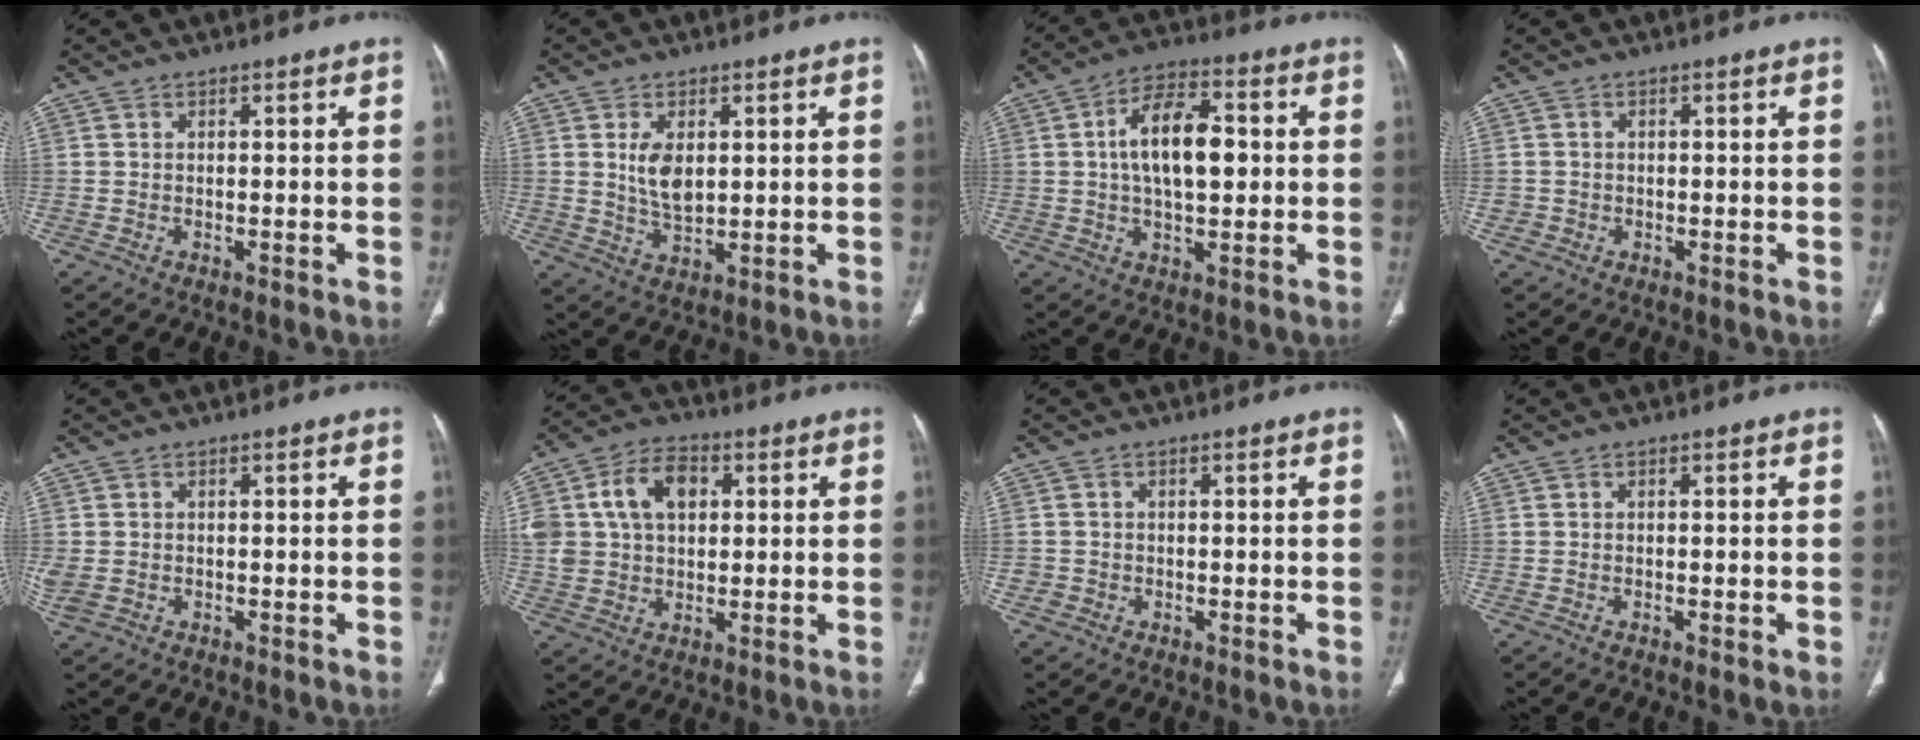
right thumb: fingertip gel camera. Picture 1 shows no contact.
{"total": 6.2, "force": [1.3, 3.5, 5.0], "torque": [-0.083, -0.011, 0.033]}
{"total": 12.2, "force": [1.1, 6.2, 10.5], "torque": [-0.166, 0.014, 0.013]}
{"total": 1.4, "force": [-0.4, 1.3, 0.0], "torque": [0.005, 0.007, -0.008]}
{"total": 3.0, "force": [-0.4, 2.4, 1.7], "torque": [-0.054, 0.002, -0.001]}
{"total": 14.9, "force": [3.6, 10.5, 9.9], "torque": [-0.189, 0.012, 0.065]}
{"total": 1.5, "force": [-0.5, 1.4, 0.1], "torque": [0.005, 0.007, -0.011]}
{"total": 1.2, "force": [-0.3, 0.4, 1.1], "torque": [-0.015, -0.003, -0.003]}